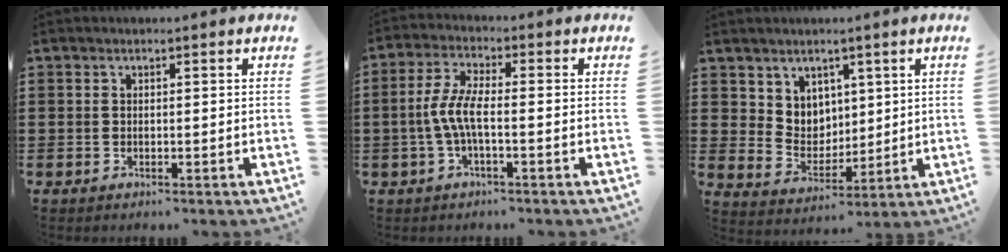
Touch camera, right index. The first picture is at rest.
{"total": 5.5, "force": [-1.4, 1.5, 5.1], "torque": [-0.126, -0.007, -0.037]}
{"total": 5.7, "force": [3.6, 4.4, 0.5], "torque": [-0.030, -0.008, 0.068]}